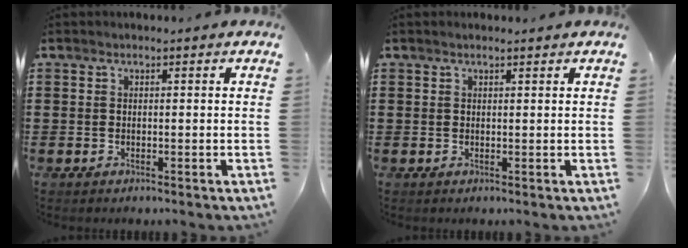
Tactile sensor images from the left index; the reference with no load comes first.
{"total": 0.6, "force": [0.5, 0.1, 0.3], "torque": [-0.006, -0.001, 0.010]}